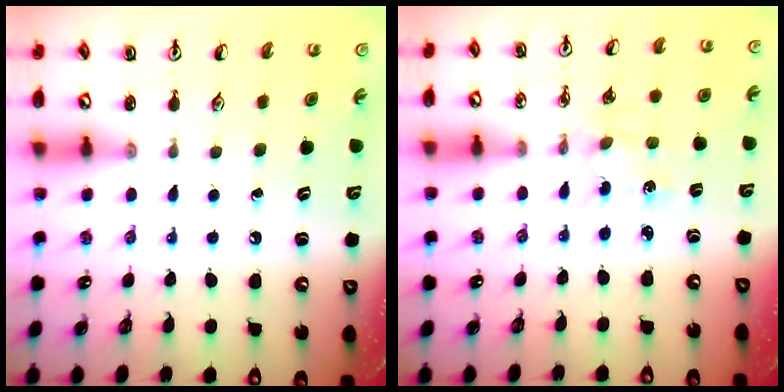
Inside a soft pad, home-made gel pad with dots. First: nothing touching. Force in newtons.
{"total": 0.9, "press": 0.9, "slide": 0.2}